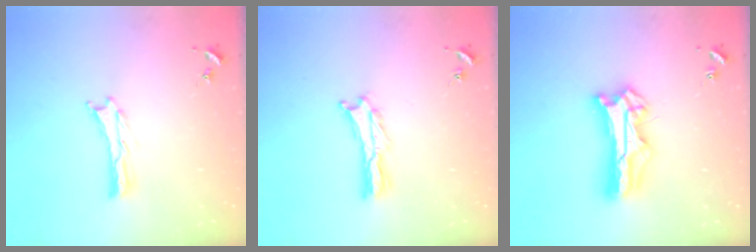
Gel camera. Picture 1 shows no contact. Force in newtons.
{"total": 1.2, "press": 1.1, "slide": 0.3}
{"total": 12.0, "press": 11.9, "slide": 0.9}